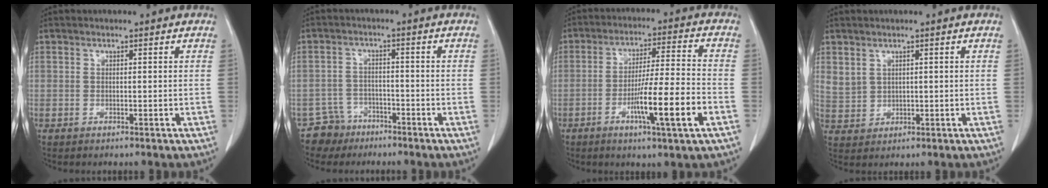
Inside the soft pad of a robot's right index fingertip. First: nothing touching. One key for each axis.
{"total": 4.5, "fx": -3.3, "fy": 3.0, "fz": -0.7, "tx": 0.018, "ty": 0.008, "tz": -0.060}
{"total": 11.5, "fx": -4.3, "fy": -0.3, "fz": 10.6, "tx": -0.184, "ty": -0.009, "tz": -0.073}
{"total": 3.6, "fx": 1.9, "fy": 2.9, "fz": 1.0, "tx": -0.021, "ty": 0.003, "tz": 0.048}